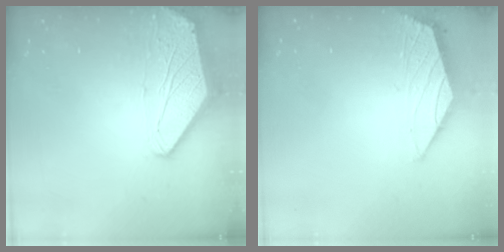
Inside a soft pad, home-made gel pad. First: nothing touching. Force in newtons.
{"total": 1.5, "press": 1.5, "slide": 0.4}